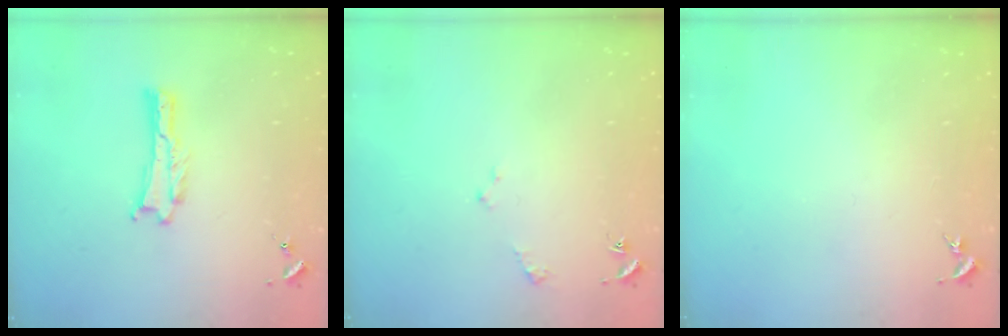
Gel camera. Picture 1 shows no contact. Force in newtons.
{"total": 1.6, "press": 1.6, "slide": 0.2}
{"total": 0.0}